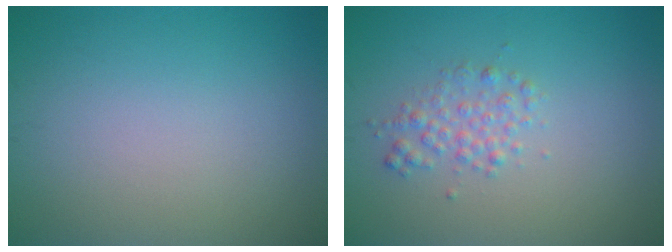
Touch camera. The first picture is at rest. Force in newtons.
{"total": 2.0, "press": 2.0, "slide": 0.0}